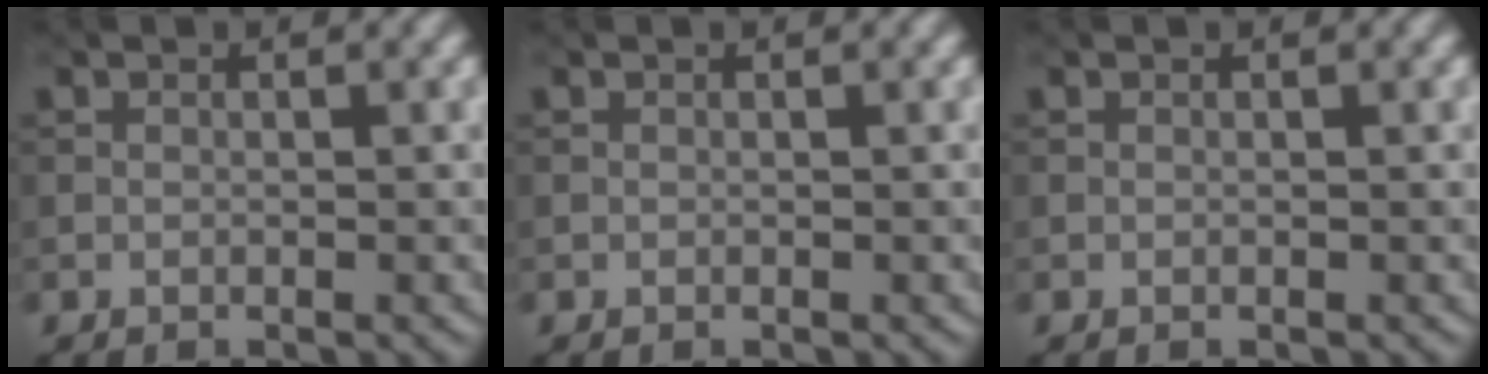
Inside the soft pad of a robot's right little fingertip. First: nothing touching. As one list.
[{"total": 0.0}, {"total": 0.0}]